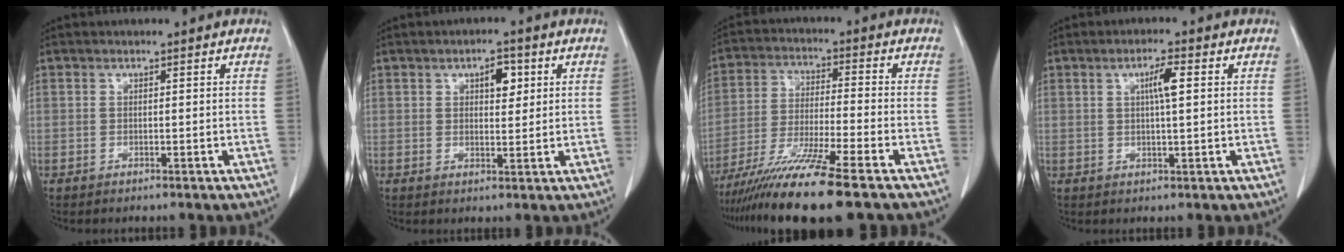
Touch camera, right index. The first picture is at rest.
{"total": 3.7, "force": [1.4, 1.7, 2.9], "torque": [-0.043, 0.004, 0.020]}
{"total": 12.8, "force": [-9.7, -1.3, 8.3], "torque": [-0.150, -0.036, -0.169]}
{"total": 3.6, "force": [0.9, 0.3, 3.5], "torque": [-0.062, 0.003, 0.014]}